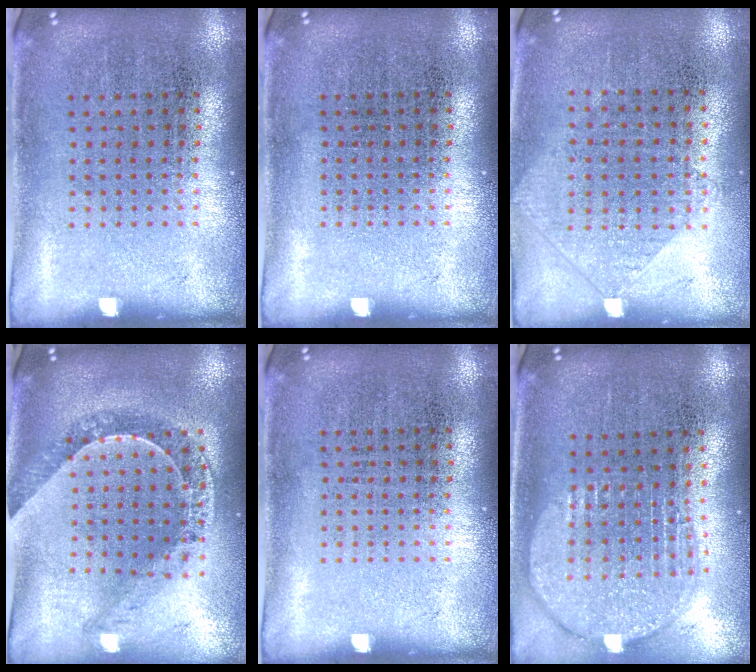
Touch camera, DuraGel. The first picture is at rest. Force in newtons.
{"total": 0.0}
{"total": 0.9, "press": 0.8, "slide": 0.3}
{"total": 1.1, "press": 1.1, "slide": 0.1}
{"total": 0.0}
{"total": 2.0, "press": 1.7, "slide": 1.1}